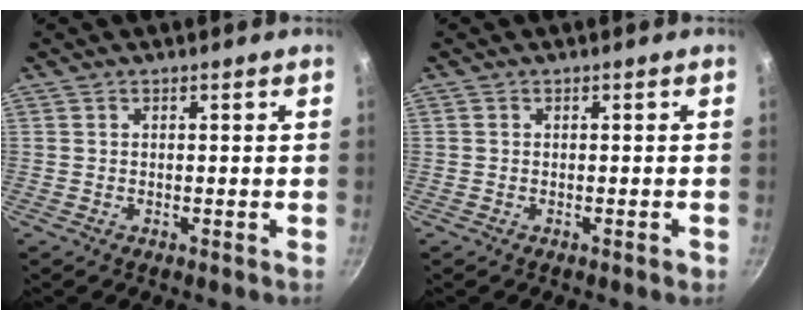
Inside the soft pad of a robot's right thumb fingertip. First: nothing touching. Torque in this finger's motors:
{"motor_torque": [-0.38, 0.44, -0.01, 0.32, 0.00]}